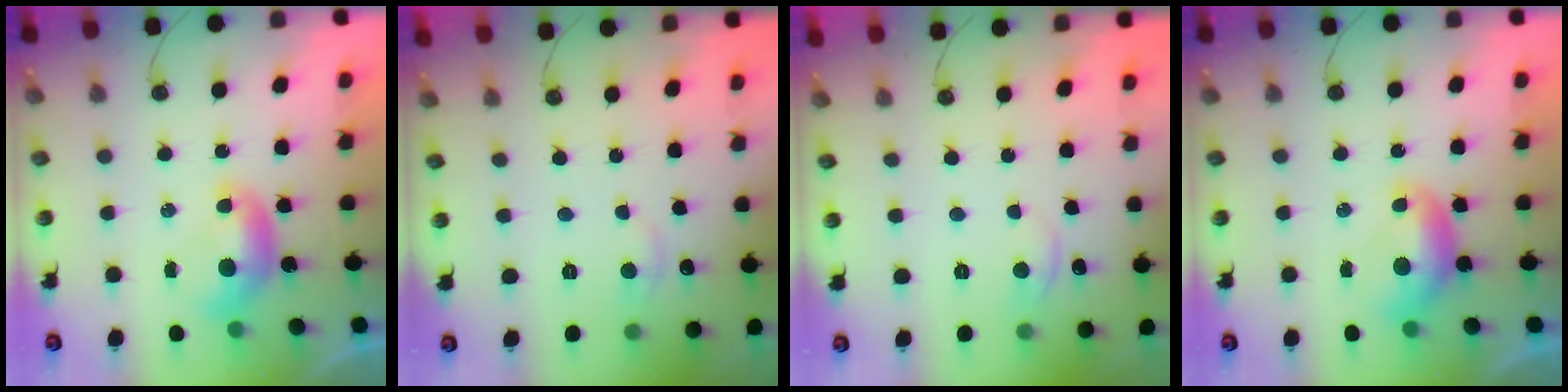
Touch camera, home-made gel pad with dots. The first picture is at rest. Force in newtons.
{"total": 1.8, "press": 1.7, "slide": 0.6}
{"total": 0.5, "press": 0.3, "slide": 0.5}
{"total": 0.6, "press": 0.6, "slide": 0.2}